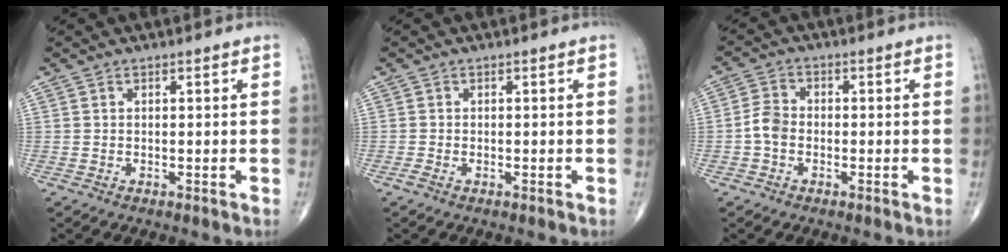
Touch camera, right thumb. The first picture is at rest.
{"total": 0.9, "force": [-0.4, 0.4, 0.6], "torque": [-0.021, -0.001, -0.009]}
{"total": 3.9, "force": [-1.1, 2.8, 2.4], "torque": [-0.044, 0.013, -0.030]}